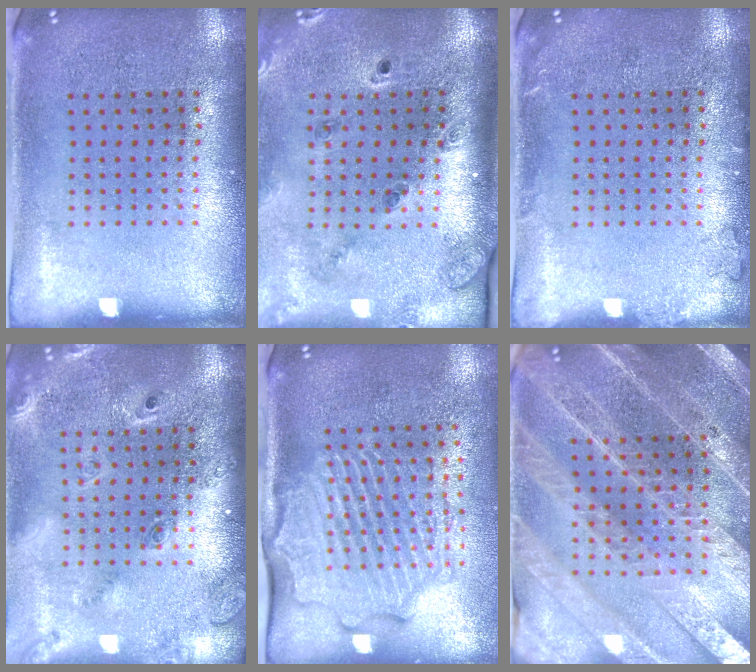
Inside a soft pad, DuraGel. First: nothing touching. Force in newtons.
{"total": 1.7, "press": 1.6, "slide": 0.5}
{"total": 1.0, "press": 1.0, "slide": 0.1}
{"total": 2.3, "press": 1.7, "slide": 1.5}
{"total": 2.6, "press": 2.3, "slide": 1.3}
{"total": 4.4, "press": 3.9, "slide": 2.0}